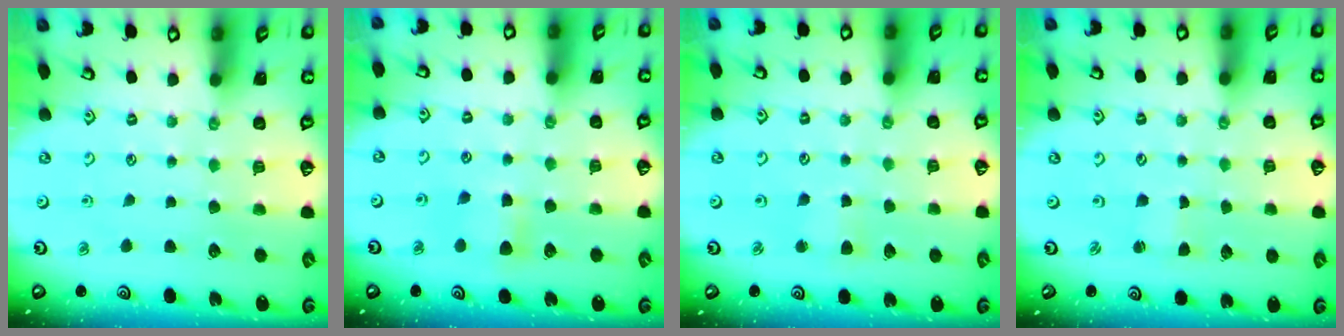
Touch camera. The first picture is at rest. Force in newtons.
{"total": 5.7, "press": 5.7, "slide": 0.6}
{"total": 3.1, "press": 3.0, "slide": 0.5}
{"total": 0.6, "press": 0.6, "slide": 0.0}